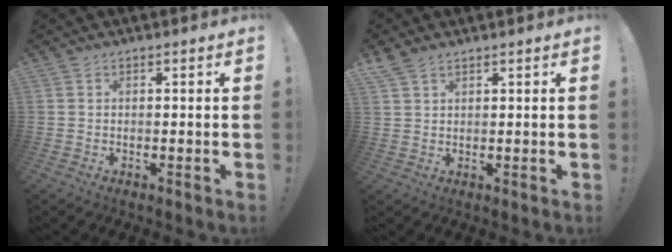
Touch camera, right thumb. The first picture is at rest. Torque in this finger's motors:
{"motor_torque": [0.02, 0.01, 0.10, 0.05, 0.11]}